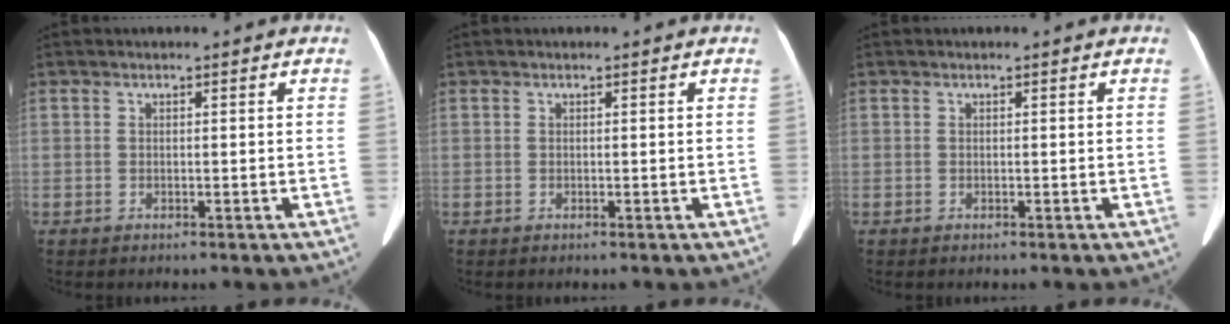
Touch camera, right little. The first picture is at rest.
{"total": 0.0}
{"total": 0.0}